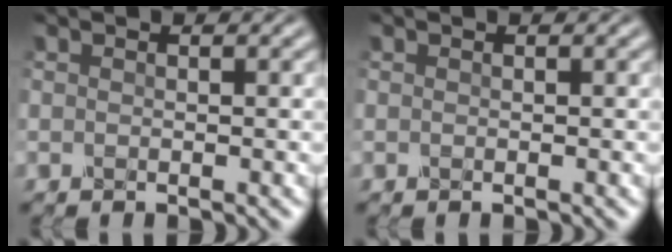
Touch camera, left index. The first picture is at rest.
{"total": 0.0}